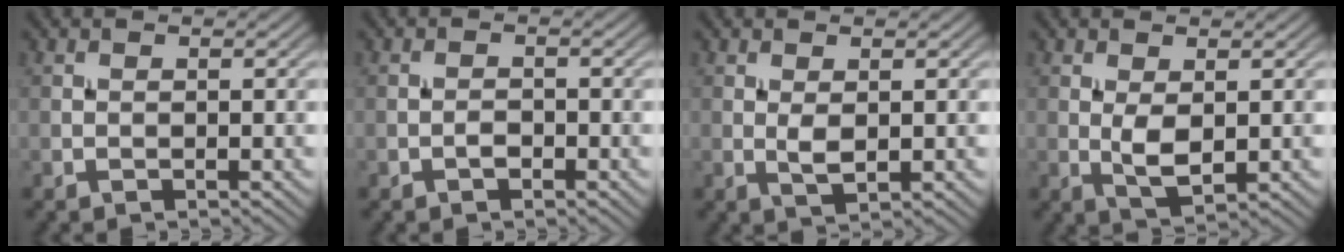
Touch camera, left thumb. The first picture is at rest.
{"total": 1.4, "force": [-0.8, 0.7, 0.8], "torque": [-0.013, 0.002, -0.018]}
{"total": 1.9, "force": [0.3, 0.8, 1.7], "torque": [-0.037, -0.003, 0.008]}
{"total": 3.2, "force": [0.3, 1.4, 2.8], "torque": [-0.057, -0.005, 0.010]}